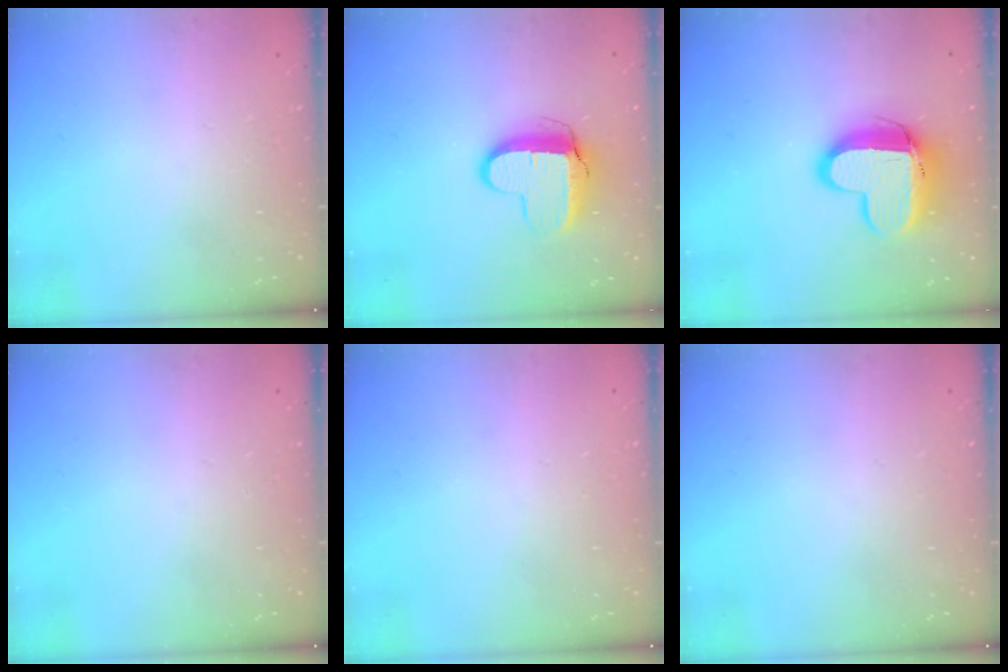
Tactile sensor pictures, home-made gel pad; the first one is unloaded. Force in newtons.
{"total": 9.9, "press": 9.8, "slide": 0.9}
{"total": 15.6, "press": 15.5, "slide": 1.5}
{"total": 0.0}
{"total": 0.6, "press": 0.6, "slide": 0.2}
{"total": 0.0}